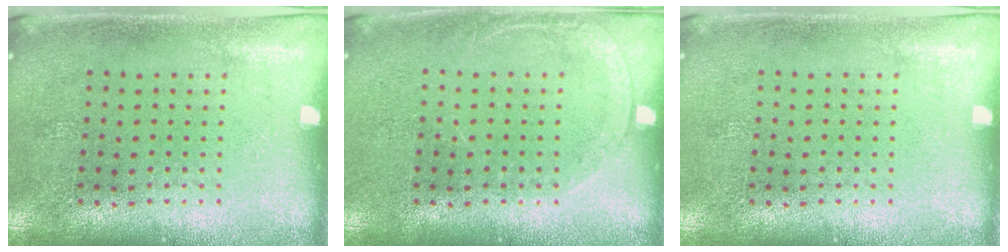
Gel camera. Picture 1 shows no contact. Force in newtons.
{"total": 1.2, "press": 1.1, "slide": 0.1}
{"total": 0.0}